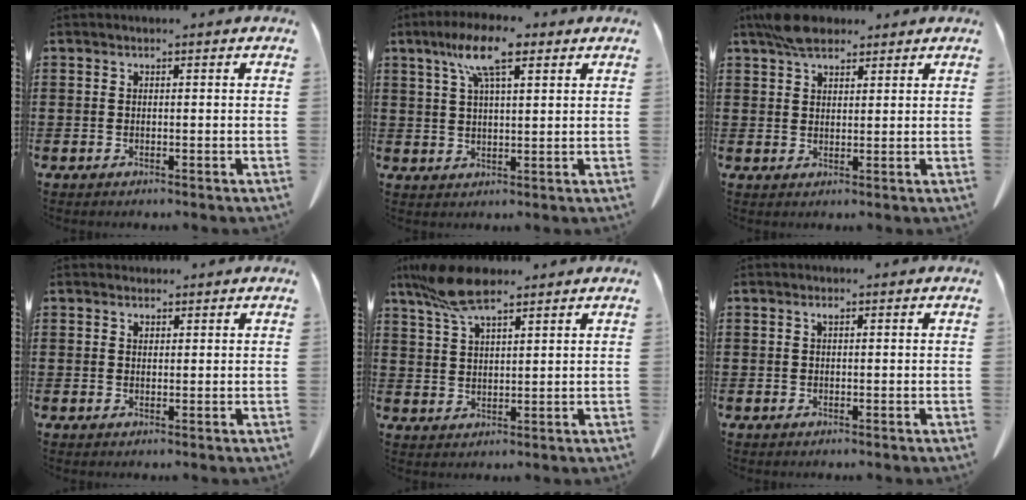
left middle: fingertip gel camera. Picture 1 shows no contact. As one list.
[{"total": 9.3, "force": [5.5, 2.2, 7.1], "torque": [-0.150, 0.004, 0.097]}, {"total": 5.3, "force": [4.2, 2.0, 2.6], "torque": [-0.061, 0.001, 0.080]}, {"total": 1.2, "force": [1.1, 0.5, 0.2], "torque": [0.002, -0.004, 0.020]}, {"total": 8.2, "force": [5.6, 2.2, 5.5], "torque": [-0.126, -0.004, 0.103]}, {"total": 0.8, "force": [0.3, 0.3, 0.7], "torque": [-0.015, 0.001, 0.007]}]